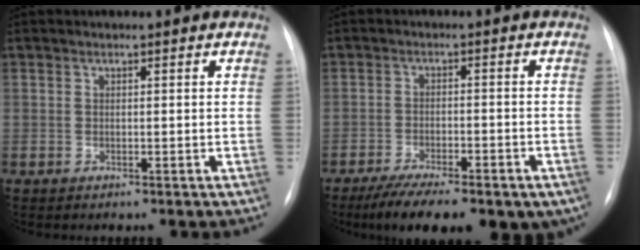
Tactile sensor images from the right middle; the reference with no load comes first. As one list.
[{"total": 16.2, "force": [-11.1, 5.3, 10.4], "torque": [-0.144, -0.009, -0.158]}]